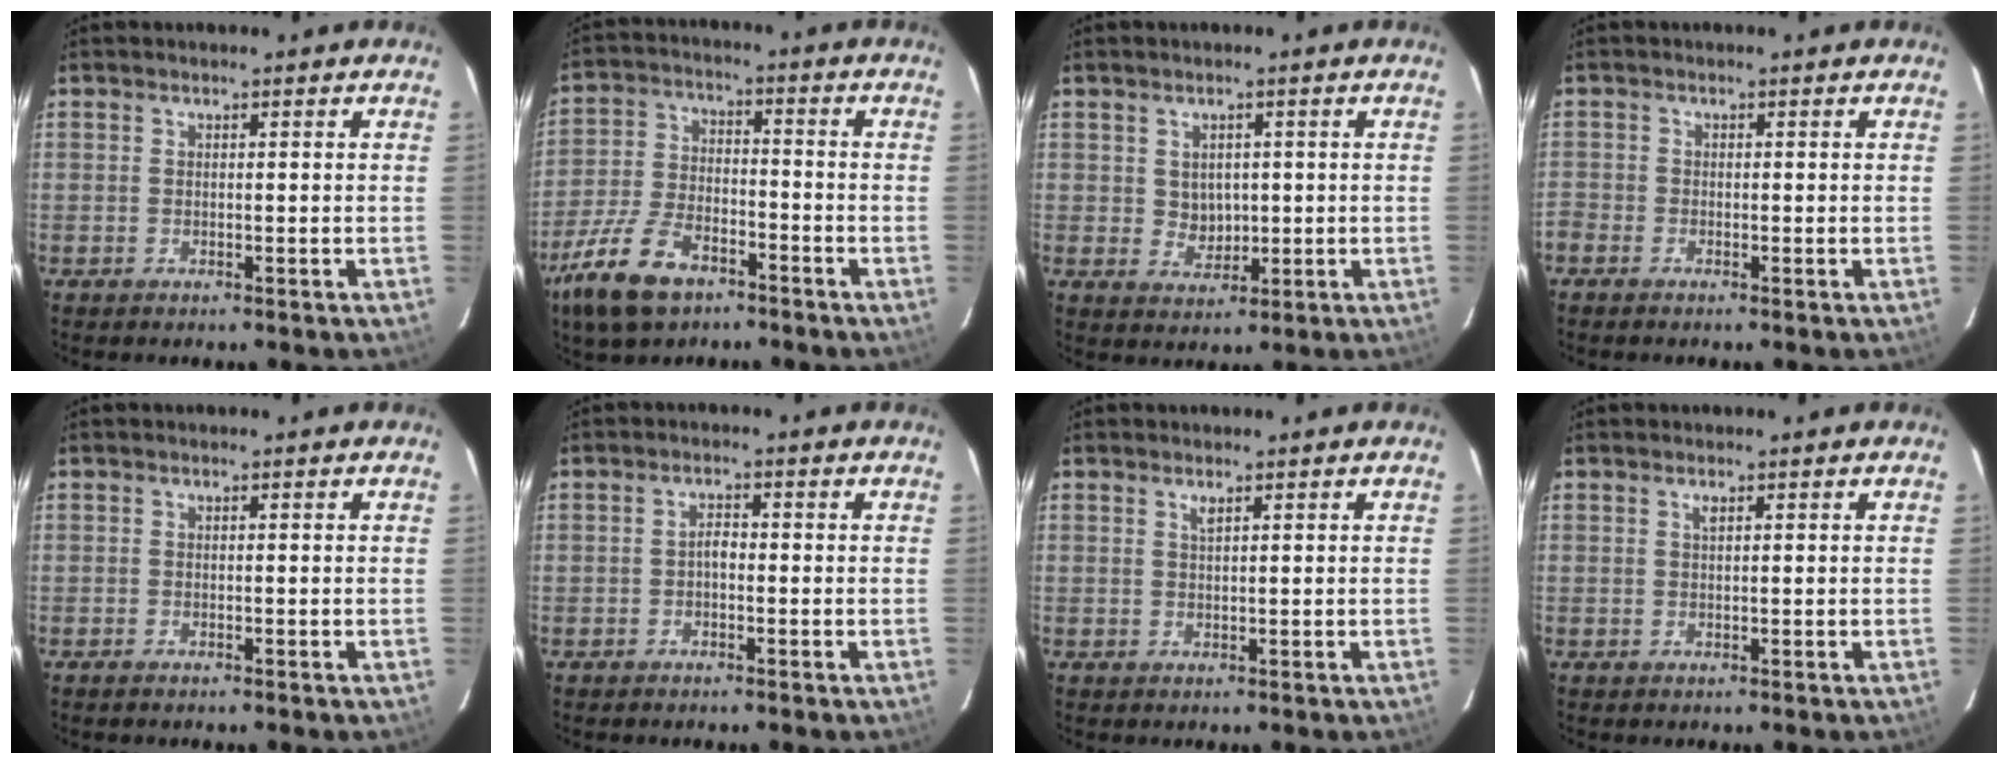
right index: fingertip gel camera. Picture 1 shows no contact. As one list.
[{"total": 13.6, "force": [-8.9, 6.7, 7.9], "torque": [-0.188, -0.009, -0.164]}, {"total": 3.9, "force": [0.6, 3.5, 1.7], "torque": [-0.027, 0.004, 0.017]}, {"total": 2.0, "force": [-1.3, 1.5, 0.3], "torque": [-0.011, -0.001, -0.030]}, {"total": 0.5, "force": [-0.5, 0.1, 0.1], "torque": [0.001, 0.000, -0.009]}, {"total": 1.6, "force": [-0.7, 0.9, 1.1], "torque": [-0.017, 0.010, -0.014]}, {"total": 0.9, "force": [0.6, 0.2, 0.7], "torque": [-0.013, 0.001, 0.011]}, {"total": 0.7, "force": [0.4, 0.2, 0.5], "torque": [-0.010, 0.003, 0.007]}]